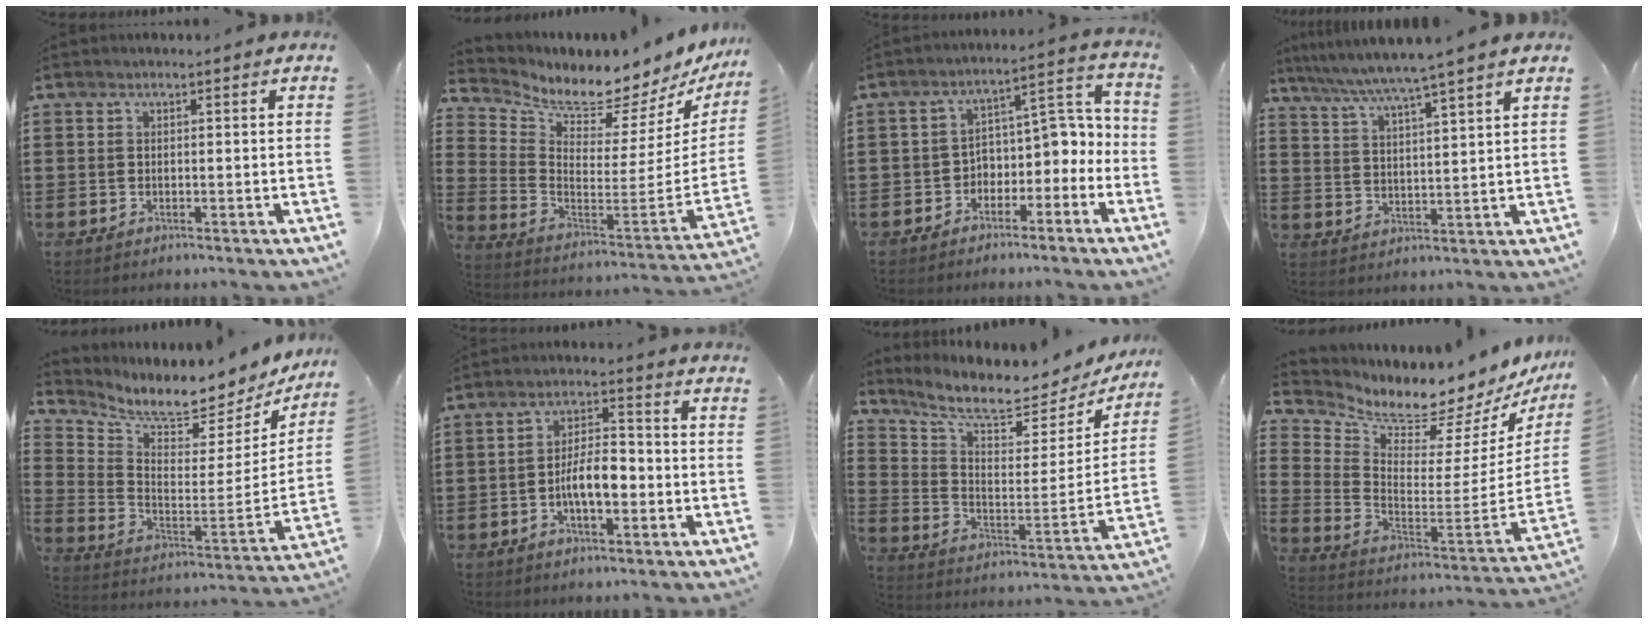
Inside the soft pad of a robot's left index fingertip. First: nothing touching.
{"total": 4.9, "force": [4.7, 0.2, 1.3], "torque": [-0.043, -0.072, 0.069]}
{"total": 3.7, "force": [-2.4, 2.6, 0.9], "torque": [-0.028, -0.005, -0.058]}
{"total": 5.5, "force": [4.8, -1.3, 2.5], "torque": [-0.067, -0.031, 0.078]}
{"total": 5.8, "force": [5.2, 0.8, 2.4], "torque": [-0.061, -0.063, 0.079]}
{"total": 6.6, "force": [-1.9, 2.7, 5.7], "torque": [-0.105, 0.004, -0.041]}
{"total": 7.8, "force": [6.6, 1.9, 3.6], "torque": [-0.103, -0.045, 0.112]}
{"total": 5.3, "force": [5.2, 0.3, 1.1], "torque": [-0.052, -0.069, 0.081]}